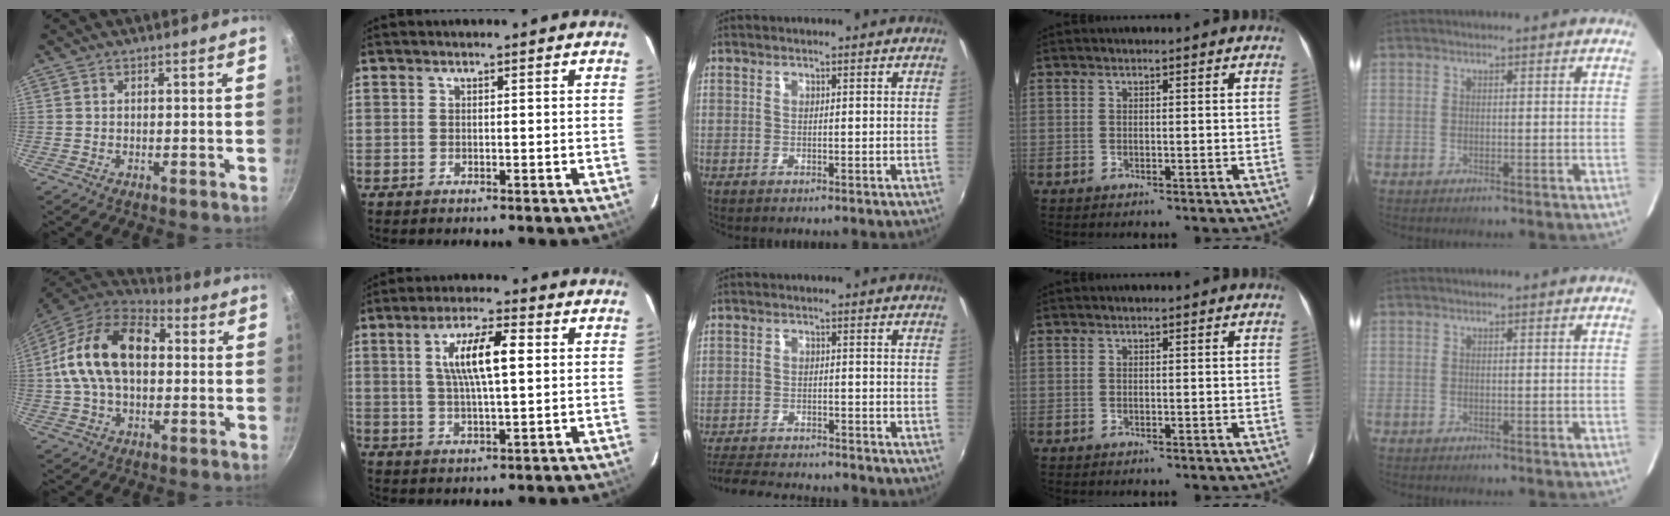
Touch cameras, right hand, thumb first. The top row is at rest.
{"thumb": {"total": 19.4, "force": [1.8, 12.3, 14.9], "torque": [-0.244, 0.033, 0.013]}, "index": {"total": 9.6, "force": [2.3, 2.3, 9.1], "torque": [-0.164, 0.010, 0.042]}, "middle": {"total": 11.6, "force": [-10.6, 2.2, 4.3], "torque": [-0.104, -0.016, -0.165]}}